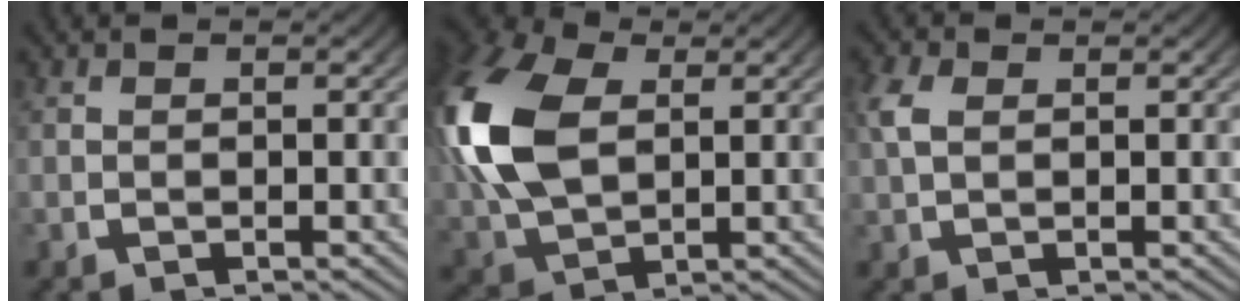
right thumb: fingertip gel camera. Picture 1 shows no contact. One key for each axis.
{"total": 11.1, "fx": 1.7, "fy": 7.6, "fz": 7.8, "tx": -0.197, "ty": -0.027, "tz": 0.046}
{"total": 2.1, "fx": 0.7, "fy": 1.4, "fz": 1.4, "tx": -0.034, "ty": 0.001, "tz": 0.017}